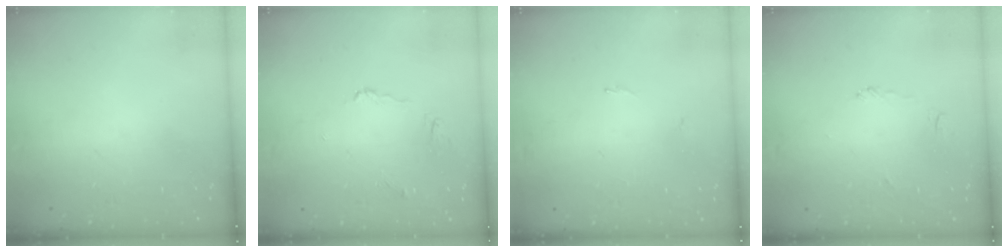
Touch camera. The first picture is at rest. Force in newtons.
{"total": 4.3, "press": 4.2, "slide": 0.6}
{"total": 0.8, "press": 0.8, "slide": 0.3}
{"total": 4.1, "press": 4.1, "slide": 0.1}